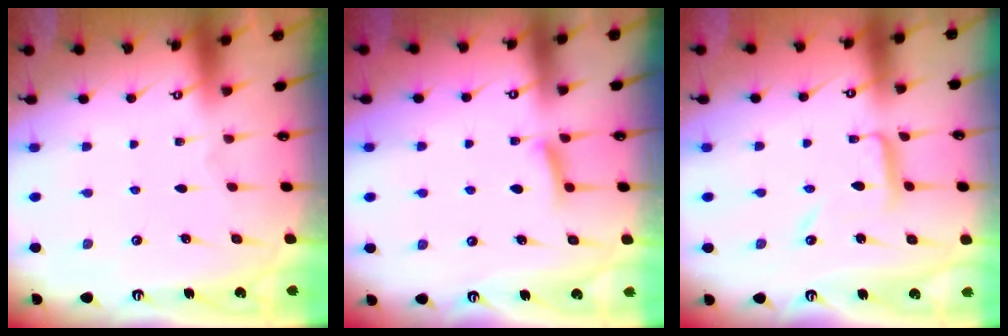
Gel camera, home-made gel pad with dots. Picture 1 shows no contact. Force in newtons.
{"total": 5.5, "press": 5.4, "slide": 0.7}
{"total": 9.2, "press": 9.2, "slide": 0.6}